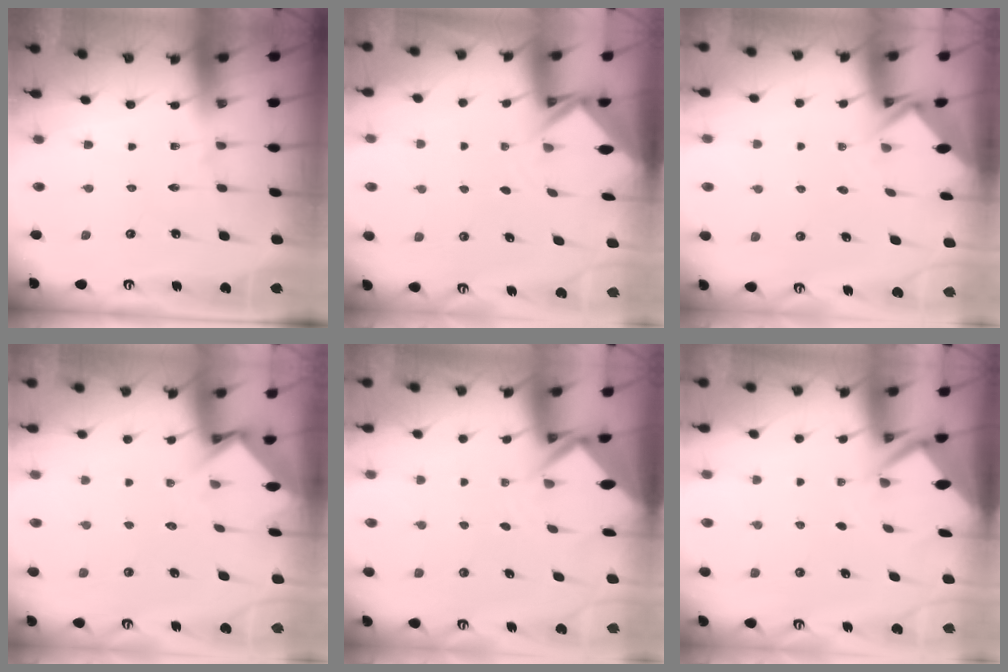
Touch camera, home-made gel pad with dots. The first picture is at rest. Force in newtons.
{"total": 2.7, "press": 2.7, "slide": 0.2}
{"total": 2.5, "press": 2.5, "slide": 0.2}
{"total": 3.5, "press": 3.5, "slide": 0.3}
{"total": 3.4, "press": 3.4, "slide": 0.2}
{"total": 2.8, "press": 2.8, "slide": 0.2}